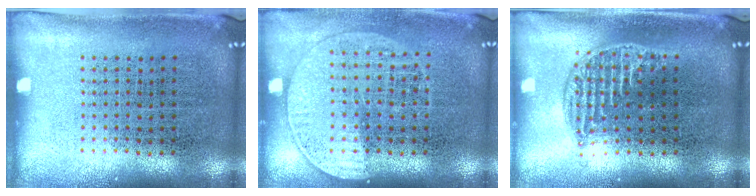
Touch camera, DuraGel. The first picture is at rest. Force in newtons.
{"total": 1.3, "press": 1.2, "slide": 0.5}
{"total": 1.2, "press": 1.1, "slide": 0.5}